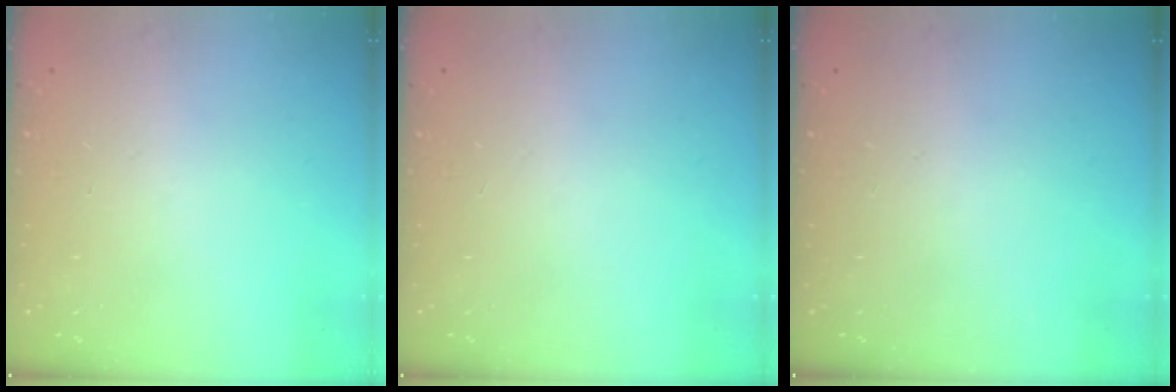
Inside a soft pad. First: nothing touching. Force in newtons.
{"total": 0.0}
{"total": 0.0}